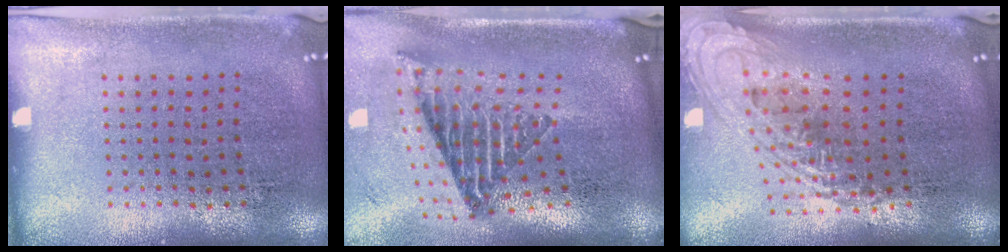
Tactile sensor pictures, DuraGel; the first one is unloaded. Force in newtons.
{"total": 2.6, "press": 1.7, "slide": 1.9}
{"total": 2.0, "press": 1.5, "slide": 1.3}